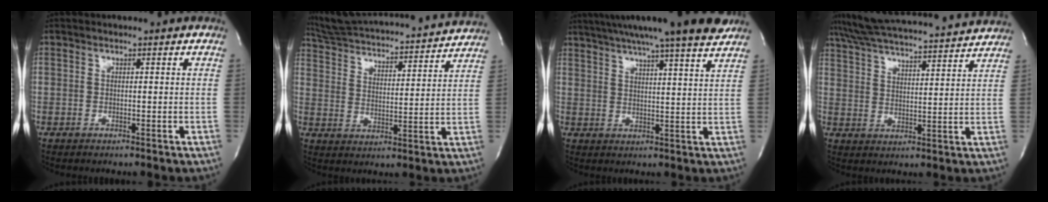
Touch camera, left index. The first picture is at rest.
{"total": 22.1, "force": [20.9, 2.0, 7.2], "torque": [-0.125, -0.003, 0.295]}
{"total": 17.7, "force": [15.1, -0.3, 9.2], "torque": [-0.157, 0.010, 0.204]}
{"total": 21.2, "force": [19.6, 1.2, 7.9], "torque": [-0.142, 0.018, 0.278]}